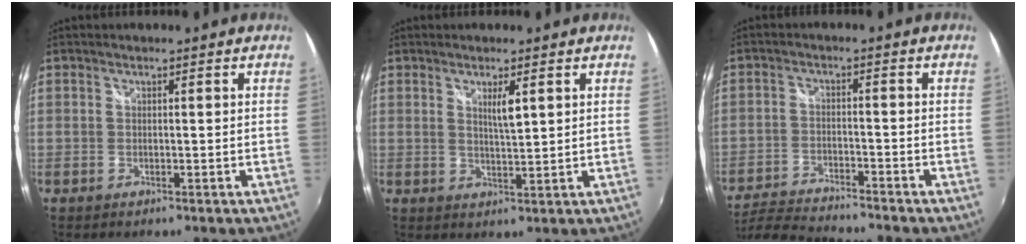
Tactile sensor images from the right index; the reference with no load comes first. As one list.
[{"total": 3.7, "force": [1.6, 0.7, 3.3], "torque": [-0.055, -0.005, 0.027]}, {"total": 11.4, "force": [-10.6, 0.8, 4.1], "torque": [-0.105, -0.015, -0.189]}]